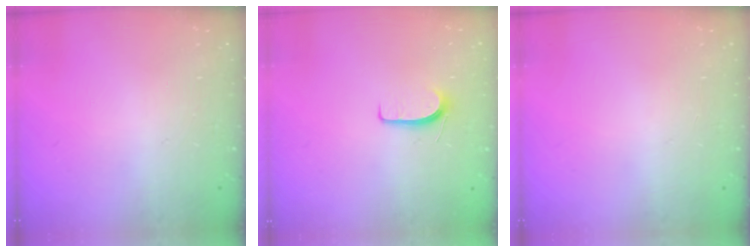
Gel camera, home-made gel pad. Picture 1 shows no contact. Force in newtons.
{"total": 5.8, "press": 5.8, "slide": 0.6}
{"total": 0.0}